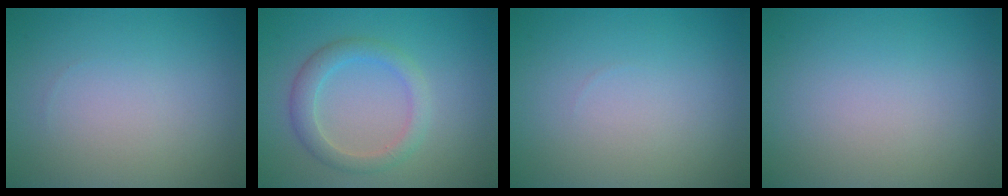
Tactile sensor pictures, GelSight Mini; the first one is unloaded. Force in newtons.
{"total": 2.9, "press": 2.9, "slide": 0.1}
{"total": 0.0}
{"total": 0.0}